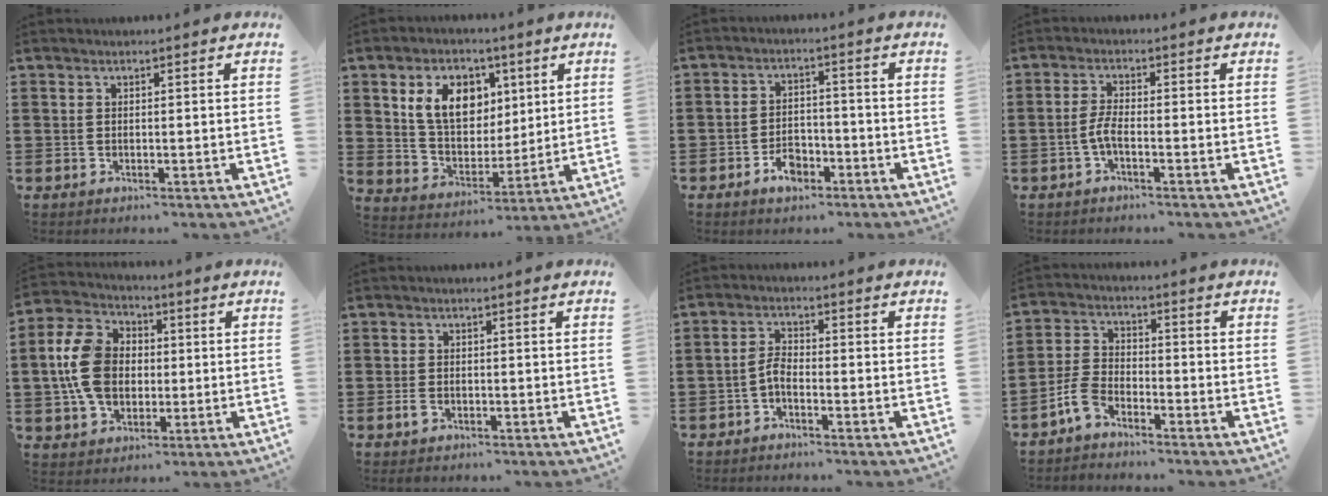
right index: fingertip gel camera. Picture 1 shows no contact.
{"total": 9.2, "force": [3.6, 6.6, 5.4], "torque": [-0.120, 0.016, 0.065]}
{"total": 4.5, "force": [-2.9, 2.7, 2.1], "torque": [-0.027, 0.007, -0.055]}
{"total": 3.1, "force": [-1.3, 0.7, 2.7], "torque": [-0.071, -0.005, -0.030]}
{"total": 11.2, "force": [-0.1, 8.5, 7.3], "torque": [-0.180, 0.013, -0.007]}
{"total": 1.7, "force": [-0.9, 1.0, 0.9], "torque": [-0.028, -0.005, -0.020]}
{"total": 2.8, "force": [-1.7, 1.0, 2.0], "torque": [-0.048, 0.005, -0.037]}
{"total": 5.1, "force": [-3.7, 2.2, 2.6], "torque": [-0.074, 0.004, -0.079]}